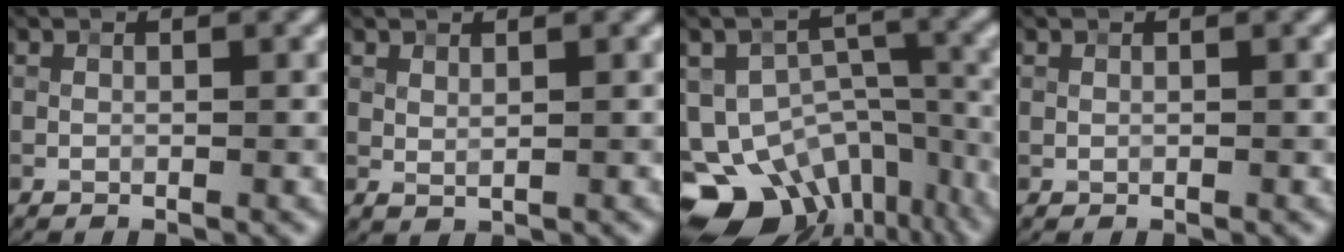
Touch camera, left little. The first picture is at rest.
{"total": 0.8, "force": [0.7, 0.0, 0.3], "torque": [-0.014, 0.000, 0.019]}
{"total": 16.1, "force": [-9.9, 10.5, 7.2], "torque": [-0.136, -0.027, -0.114]}
{"total": 0.0}